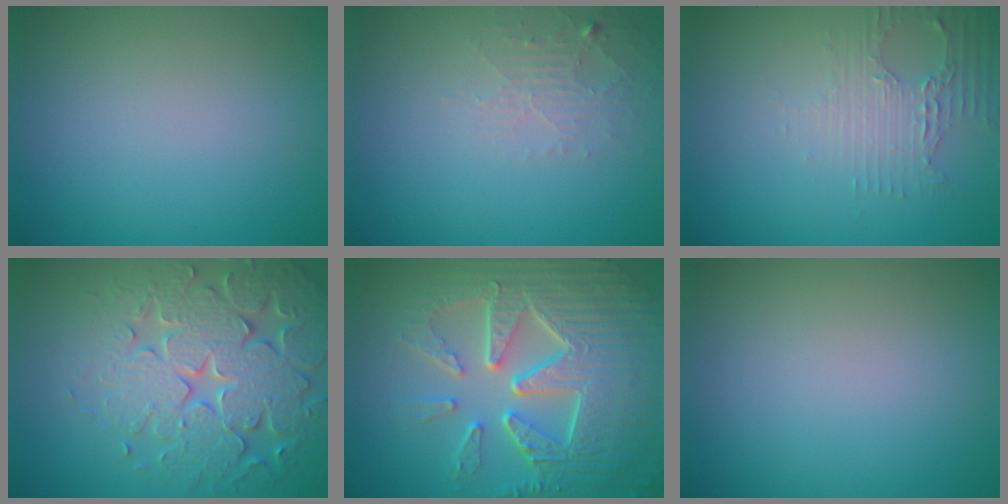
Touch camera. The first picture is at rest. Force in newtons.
{"total": 1.9, "press": 1.9, "slide": 0.3}
{"total": 2.7, "press": 2.4, "slide": 1.3}
{"total": 7.8, "press": 7.6, "slide": 1.6}
{"total": 9.7, "press": 6.5, "slide": 7.2}
{"total": 0.0}